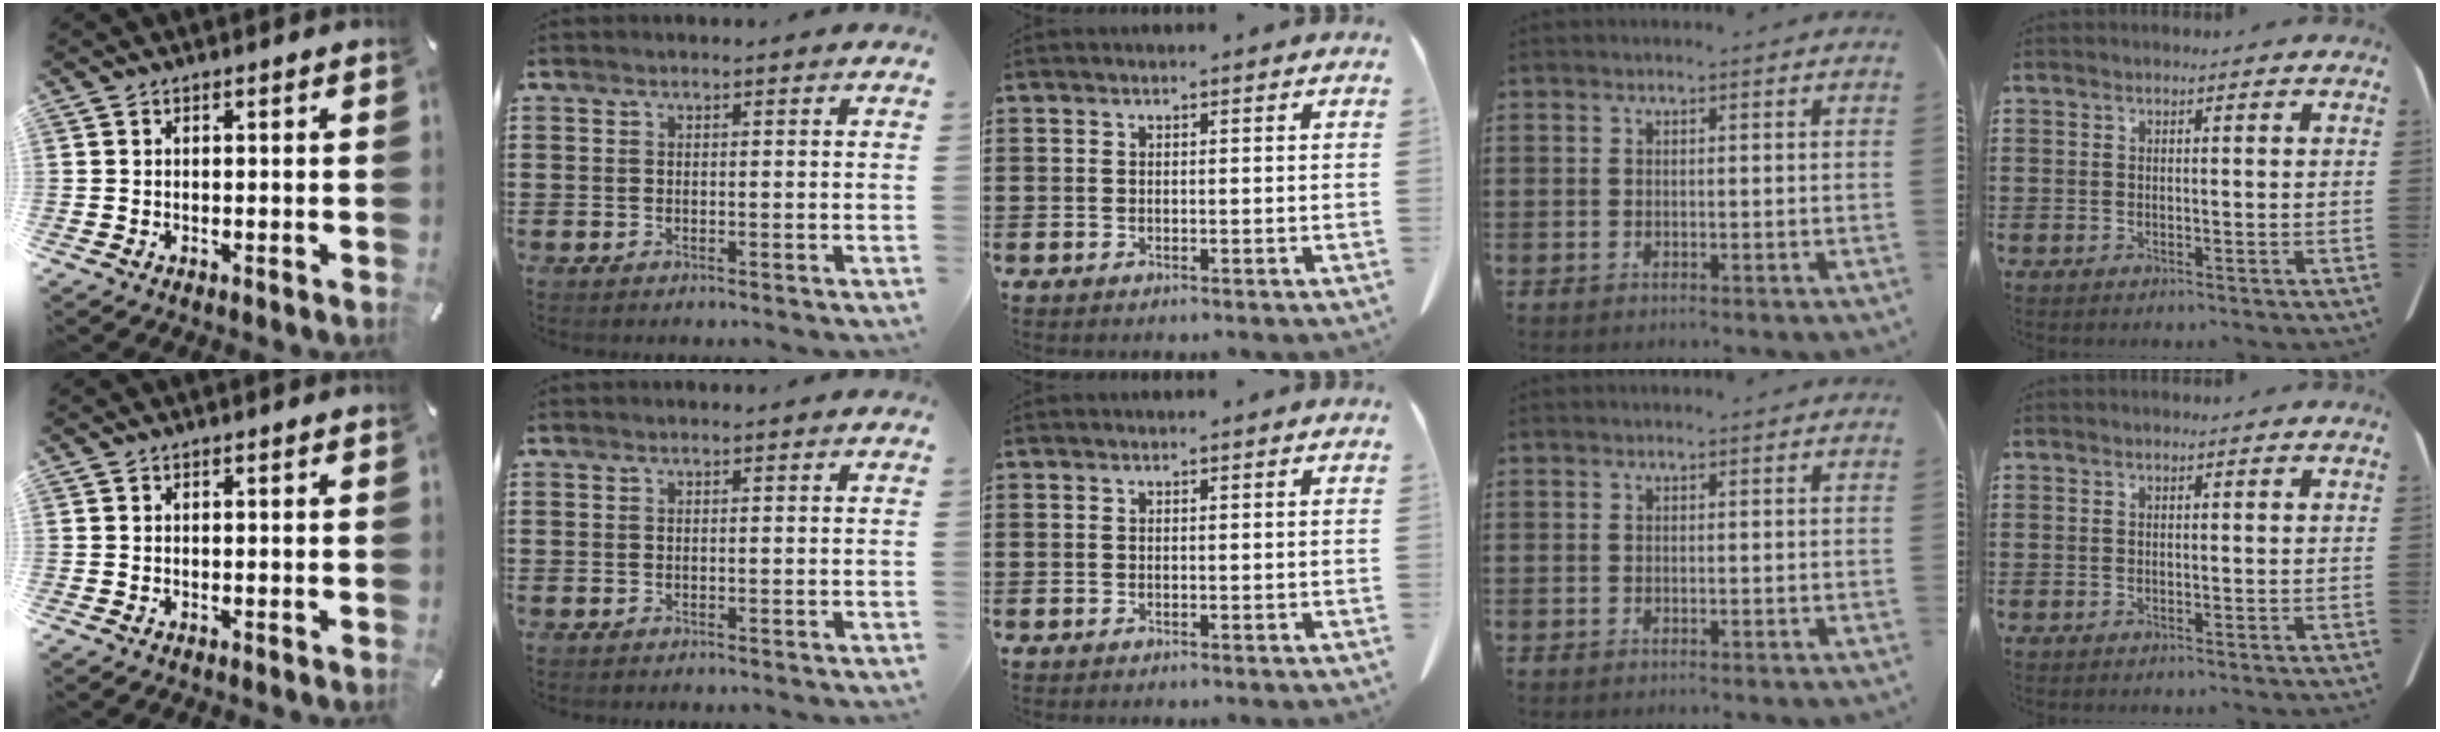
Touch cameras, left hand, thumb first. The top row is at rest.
{}